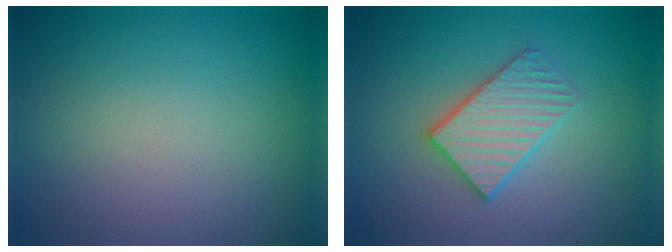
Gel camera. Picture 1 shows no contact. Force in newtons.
{"total": 3.1, "press": 3.1, "slide": 0.4}